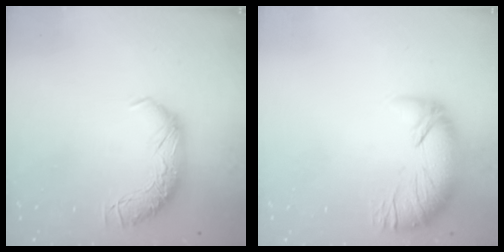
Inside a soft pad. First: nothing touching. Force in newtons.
{"total": 2.8, "press": 1.7, "slide": 2.3}